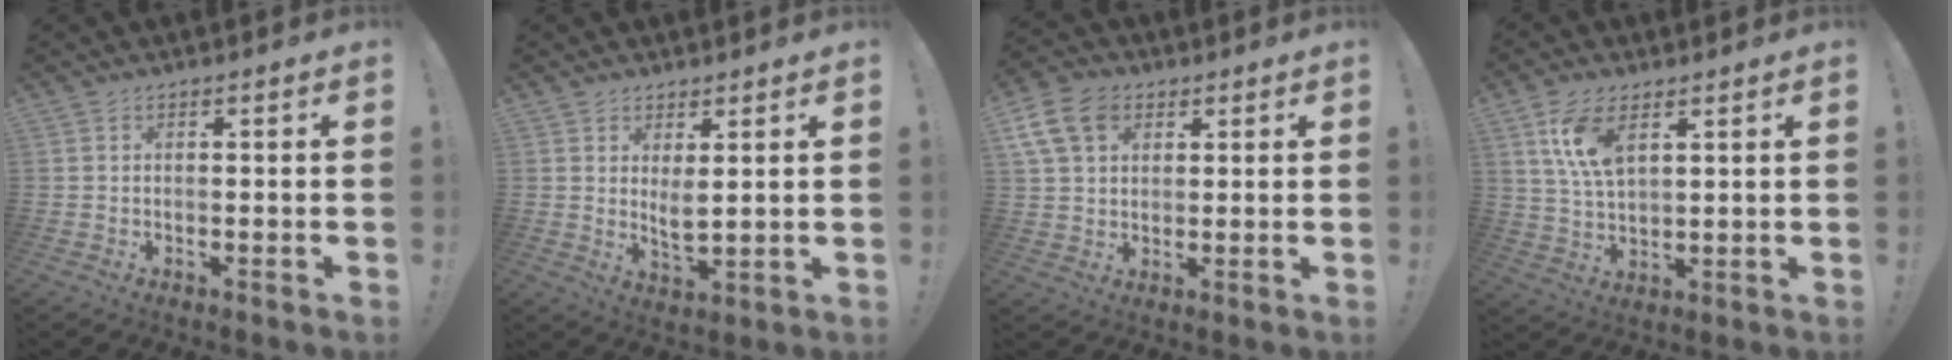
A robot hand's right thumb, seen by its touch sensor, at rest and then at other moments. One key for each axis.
{"total": 4.6, "fx": 2.4, "fy": 1.6, "fz": 3.6, "tx": -0.048, "ty": -0.022, "tz": 0.042}
{"total": 12.4, "fx": 5.2, "fy": 8.8, "fz": 6.9, "tx": -0.131, "ty": -0.016, "tz": 0.105}
{"total": 10.0, "fx": 4.9, "fy": 4.8, "fz": 7.2, "tx": -0.145, "ty": -0.014, "tz": 0.088}